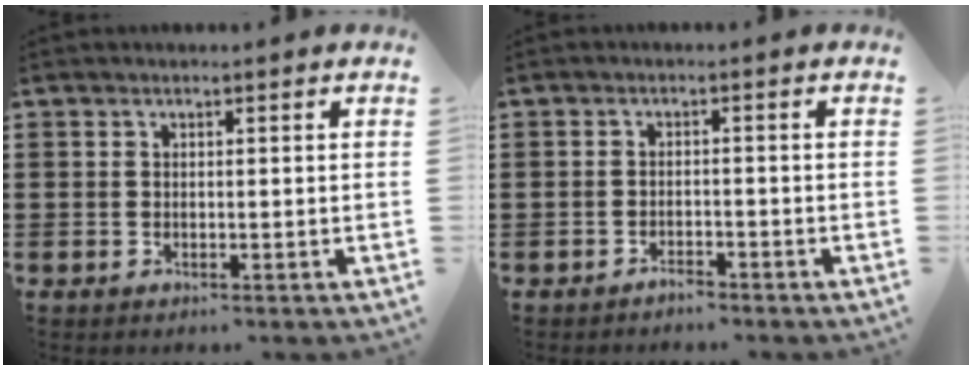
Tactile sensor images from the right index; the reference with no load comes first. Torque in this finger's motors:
{"motor_torque": [0.53, 0.76, -1.05, -0.21]}